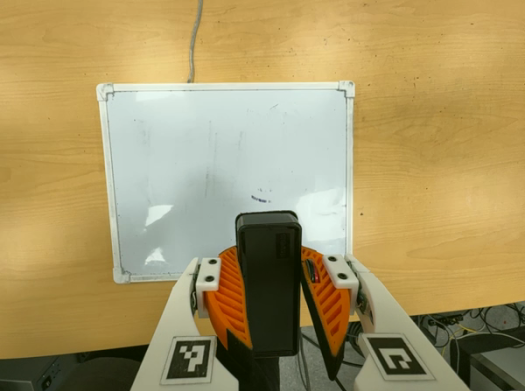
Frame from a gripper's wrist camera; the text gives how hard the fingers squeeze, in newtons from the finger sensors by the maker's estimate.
{"total": 10.6, "left": 10.8, "right": 10.3}